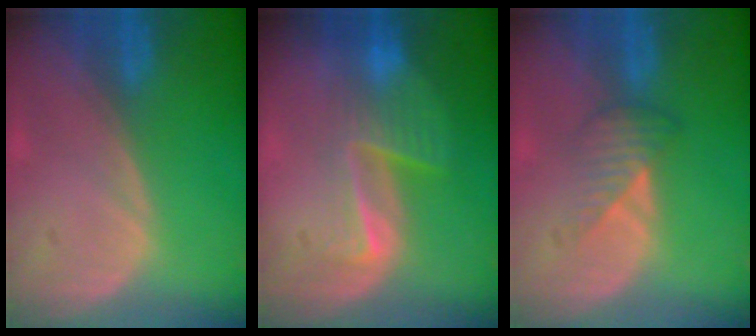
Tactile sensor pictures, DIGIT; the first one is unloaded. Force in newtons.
{"total": 6.6, "press": 5.6, "slide": 3.6}
{"total": 3.4, "press": 3.1, "slide": 1.4}